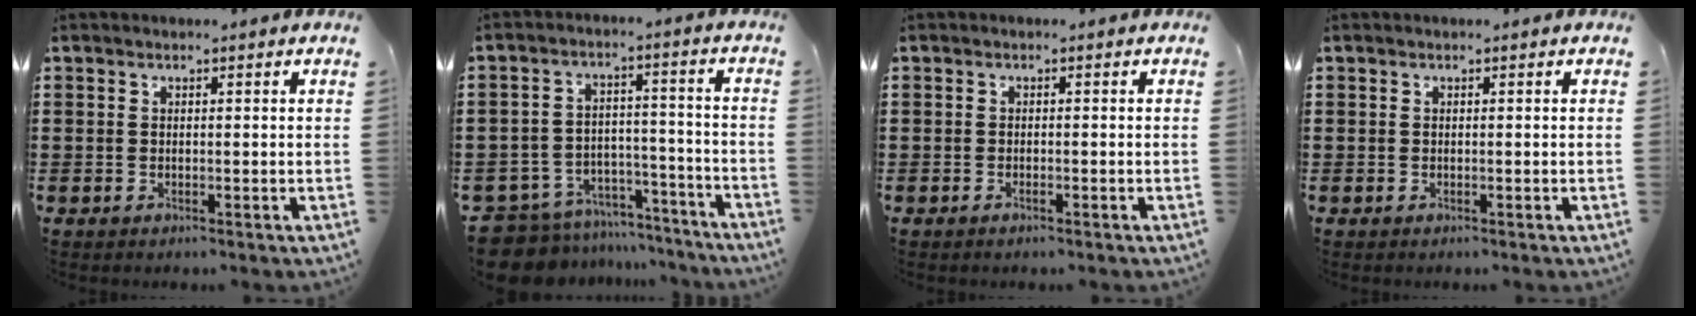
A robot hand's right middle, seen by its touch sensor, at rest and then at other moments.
{"total": 8.6, "force": [-8.1, 2.3, 1.3], "torque": [-0.038, 0.025, -0.163]}
{"total": 0.6, "force": [-0.3, 0.0, 0.5], "torque": [-0.012, -0.005, -0.005]}
{"total": 0.0}